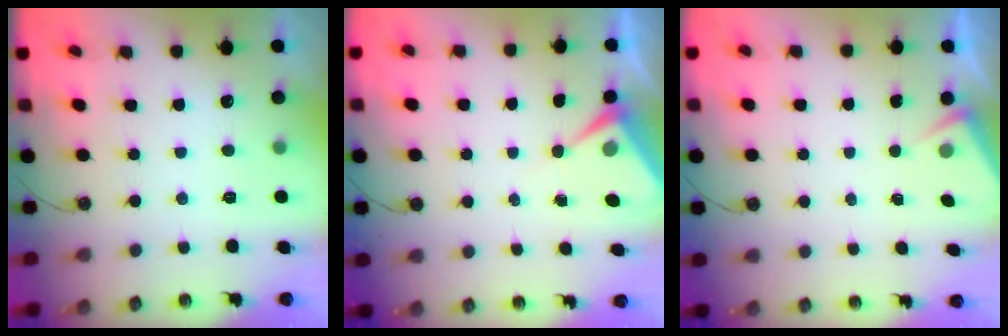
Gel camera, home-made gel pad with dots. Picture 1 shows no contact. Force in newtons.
{"total": 6.1, "press": 6.1, "slide": 0.5}
{"total": 2.5, "press": 2.5, "slide": 0.4}